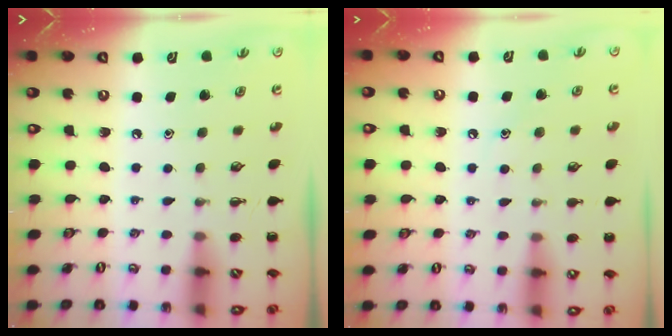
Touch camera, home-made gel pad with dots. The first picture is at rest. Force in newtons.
{"total": 8.5, "press": 8.3, "slide": 1.9}